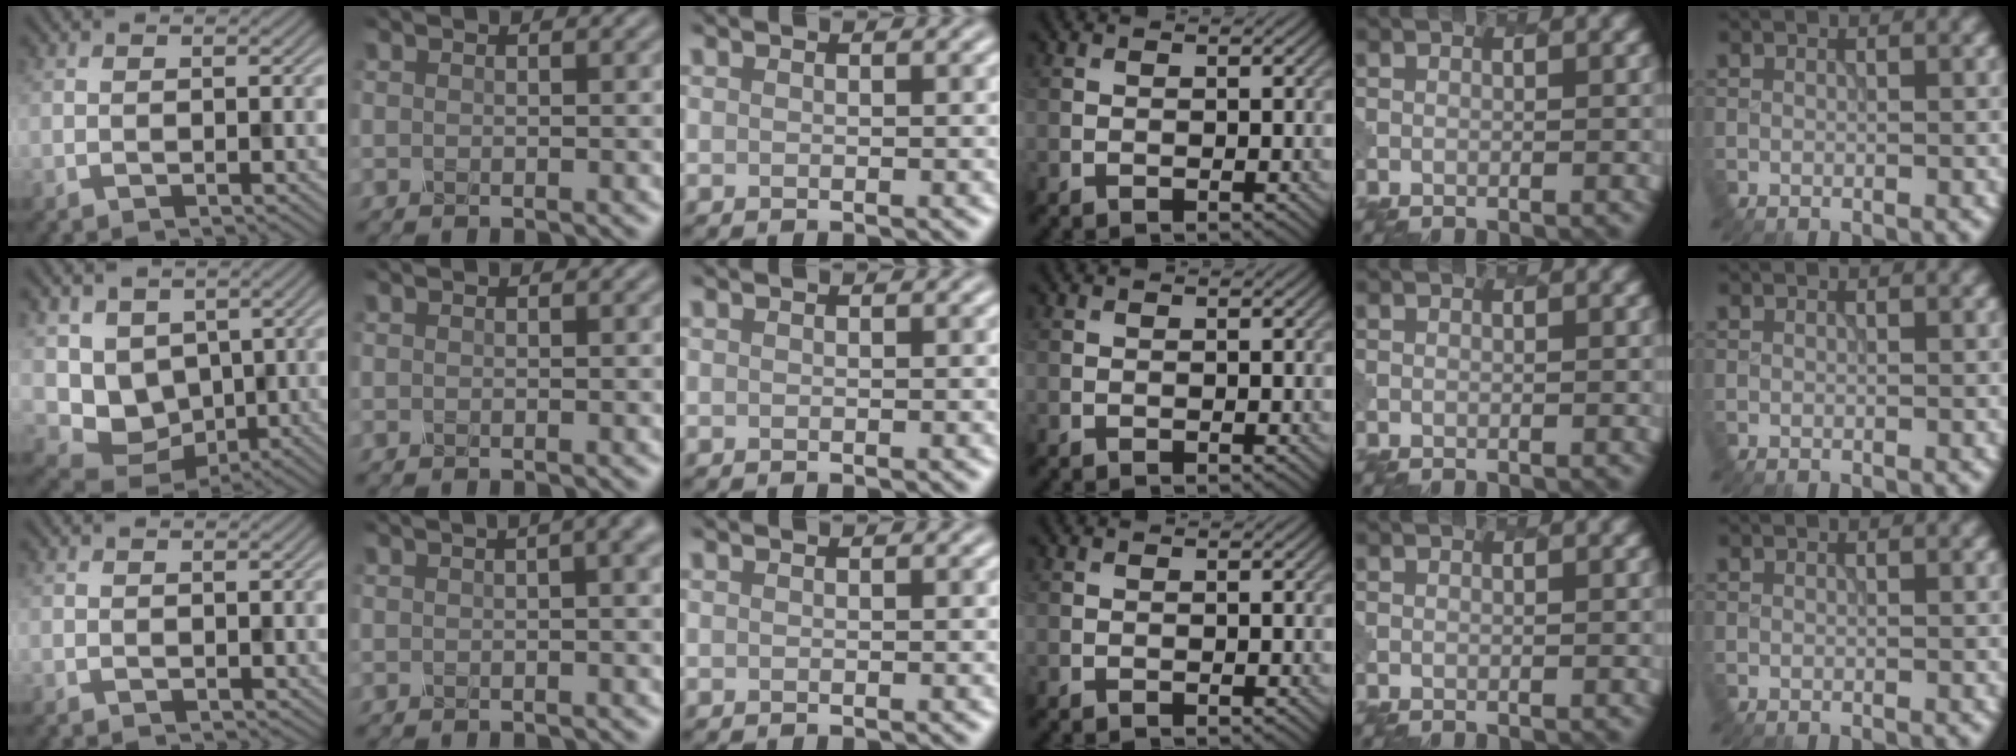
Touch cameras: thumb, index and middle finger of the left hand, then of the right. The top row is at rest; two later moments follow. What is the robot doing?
{"motion": "dispense", "object": "syringe"}